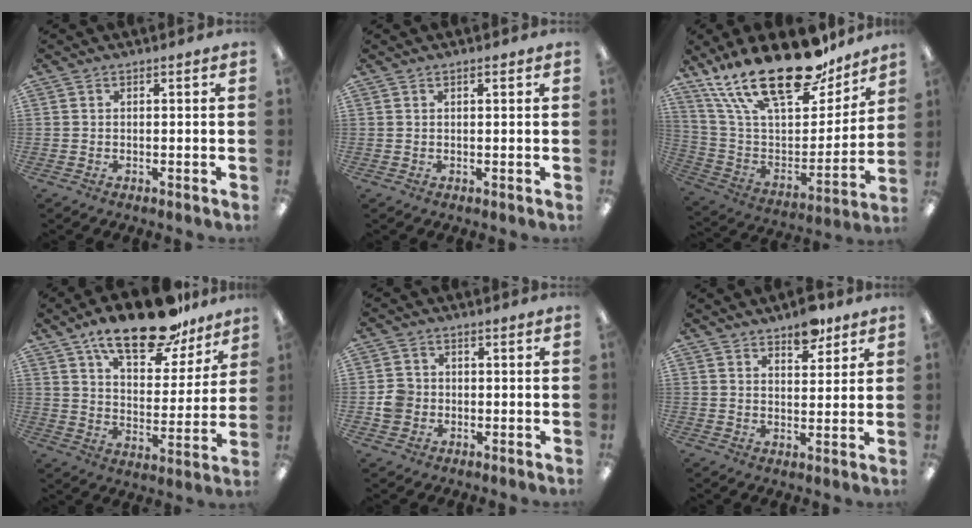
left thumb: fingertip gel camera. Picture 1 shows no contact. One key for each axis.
{"total": 0.8, "fx": 0.5, "fy": 0.2, "fz": 0.6, "tx": -0.012, "ty": 0.002, "tz": 0.009}
{"total": 27.3, "fx": 19.0, "fy": 10.9, "fz": 16.4, "tx": -0.297, "ty": -0.118, "tz": 0.329}
{"total": 19.9, "fx": 14.4, "fy": 7.9, "fz": 11.3, "tx": -0.171, "ty": -0.083, "tz": 0.243}
{"total": 4.7, "fx": -0.6, "fy": 4.4, "fz": 1.5, "tx": -0.020, "ty": 0.008, "tz": -0.009}
{"total": 6.7, "fx": 5.1, "fy": 3.0, "fz": 3.0, "tx": -0.023, "ty": -0.031, "tz": 0.087}